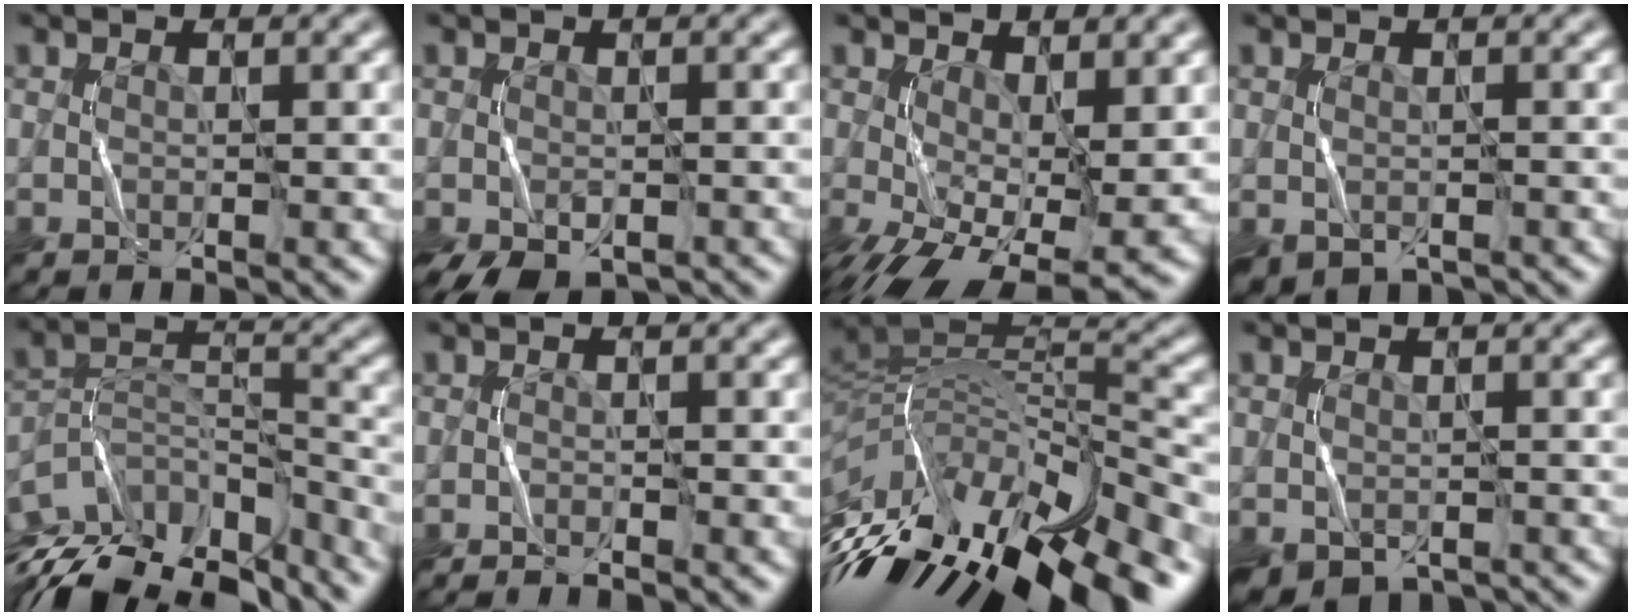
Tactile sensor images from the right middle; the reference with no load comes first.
{"total": 3.5, "force": [-2.2, 1.9, 2.0], "torque": [-0.035, -0.017, -0.032]}
{"total": 8.2, "force": [-2.2, 3.8, 6.9], "torque": [-0.136, -0.023, -0.026]}
{"total": 1.7, "force": [-0.9, 1.0, 1.0], "torque": [-0.025, -0.013, -0.009]}
{"total": 13.6, "force": [-10.9, 5.7, 5.8], "torque": [-0.110, 0.013, -0.161]}
{"total": 1.4, "force": [-1.4, 0.0, 0.4], "torque": [-0.009, -0.001, -0.026]}
{"total": 15.8, "force": [-8.8, 5.5, 11.9], "torque": [-0.232, 0.020, -0.160]}
{"total": 2.4, "force": [-1.4, 1.4, 1.4], "torque": [-0.029, -0.017, -0.017]}